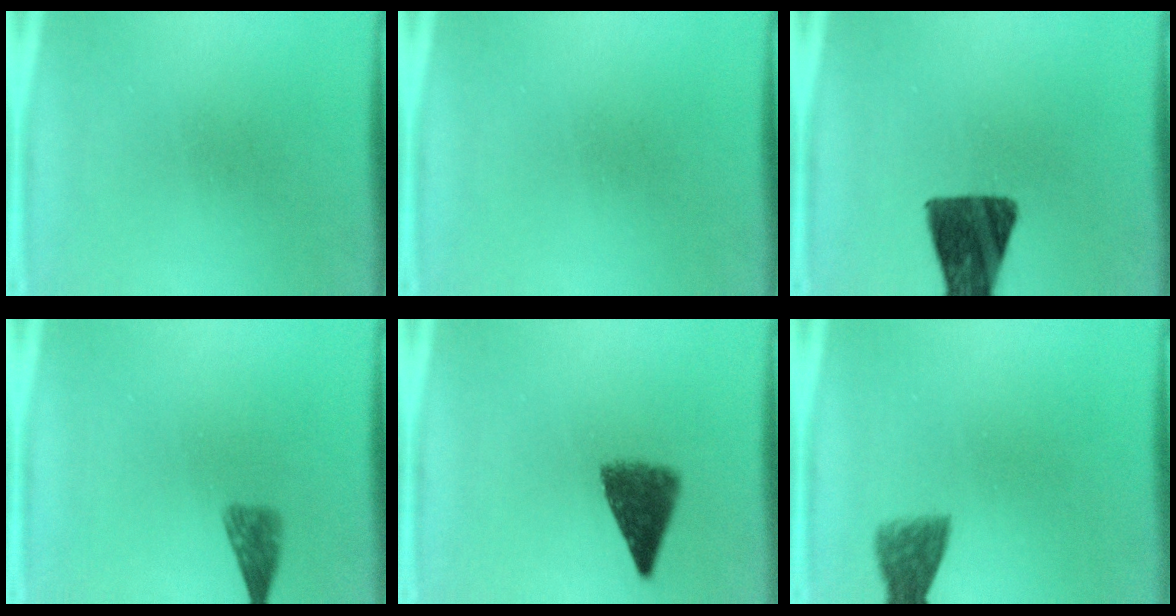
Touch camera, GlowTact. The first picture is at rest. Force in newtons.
{"total": 0.0}
{"total": 12.8}
{"total": 2.5}
{"total": 6.4}
{"total": 3.8}